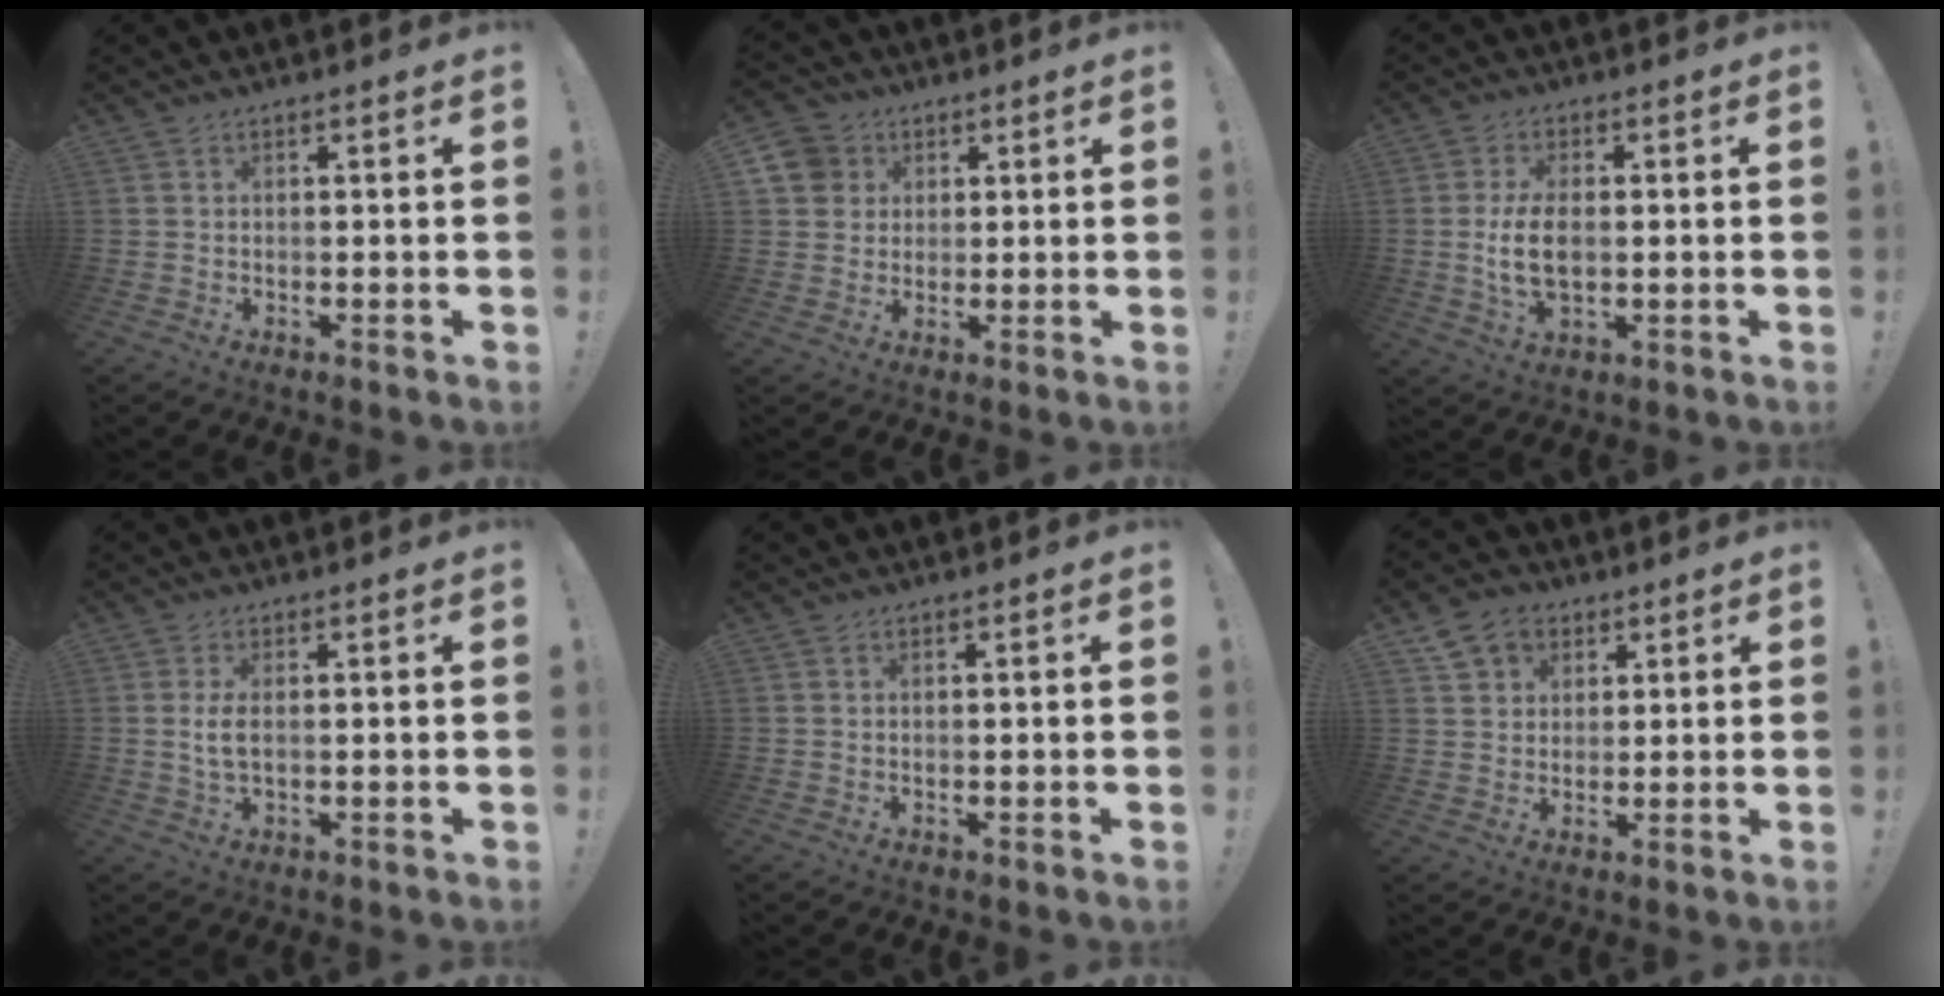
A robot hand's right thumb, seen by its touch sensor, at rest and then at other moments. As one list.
[{"total": 7.0, "force": [2.4, 6.4, 1.6], "torque": [-0.021, -0.010, 0.048]}, {"total": 9.1, "force": [-0.4, 4.8, 7.7], "torque": [-0.141, -0.011, -0.011]}, {"total": 3.9, "force": [0.1, 1.6, 3.6], "torque": [-0.065, -0.006, -0.006]}, {"total": 0.0}, {"total": 7.9, "force": [4.1, 6.3, 2.4], "torque": [-0.038, -0.014, 0.085]}]